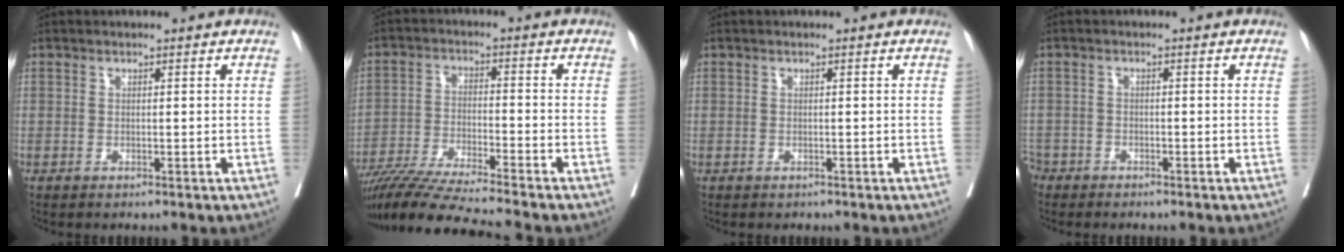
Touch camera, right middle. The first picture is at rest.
{"total": 12.5, "force": [-11.2, -1.9, 5.3], "torque": [-0.082, -0.022, -0.194]}
{"total": 0.0}
{"total": 3.3, "force": [-2.8, 1.8, 0.1], "torque": [-0.002, 0.002, -0.058]}